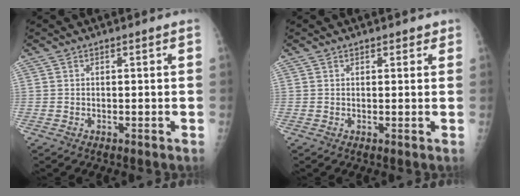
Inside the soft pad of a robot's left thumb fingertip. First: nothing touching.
{"total": 1.4, "force": [1.0, 0.8, 0.3], "torque": [0.010, -0.005, 0.008]}